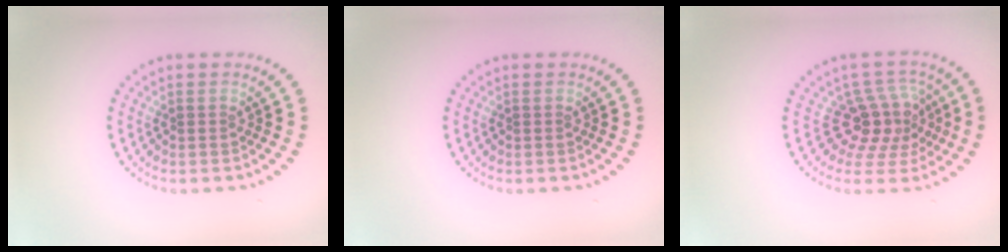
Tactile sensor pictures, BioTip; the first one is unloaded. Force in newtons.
{"total": 0.0}
{"total": 4.0, "press": 3.2, "slide": 2.4}